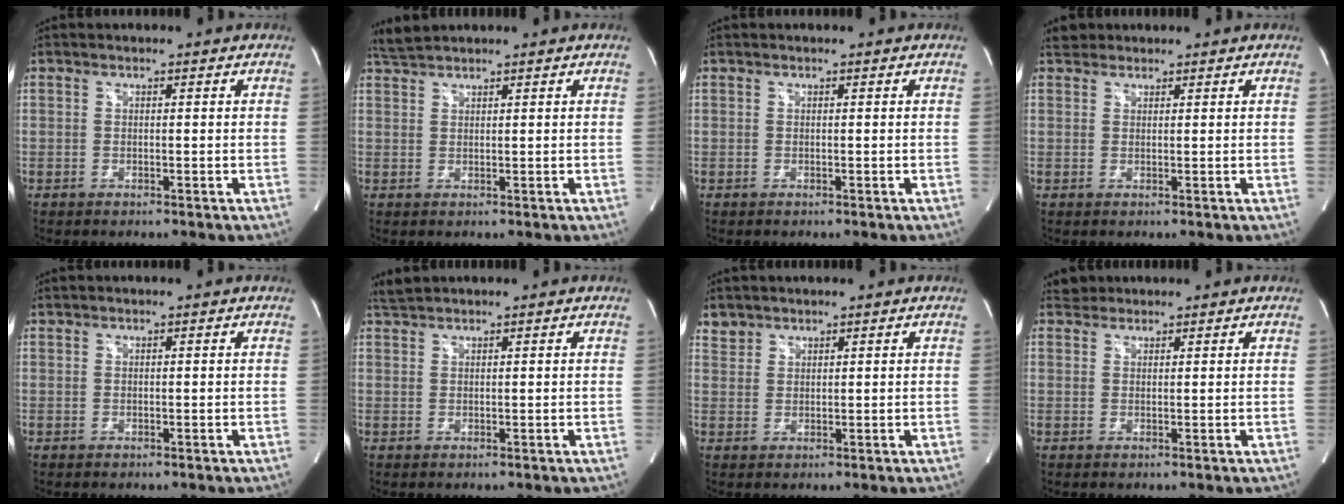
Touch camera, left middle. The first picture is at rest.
{"total": 2.3, "force": [2.2, -0.2, 0.3], "torque": [-0.017, 0.013, 0.050]}
{"total": 0.0}
{"total": 1.8, "force": [1.5, 0.9, -0.1], "torque": [-0.002, 0.013, 0.022]}
{"total": 0.0}
{"total": 1.7, "force": [1.7, -0.4, 0.3], "torque": [-0.013, 0.013, 0.039]}
{"total": 2.1, "force": [1.8, 1.0, -0.3], "torque": [0.008, 0.009, 0.035]}
{"total": 1.7, "force": [1.5, 0.7, -0.4], "torque": [0.002, 0.010, 0.024]}